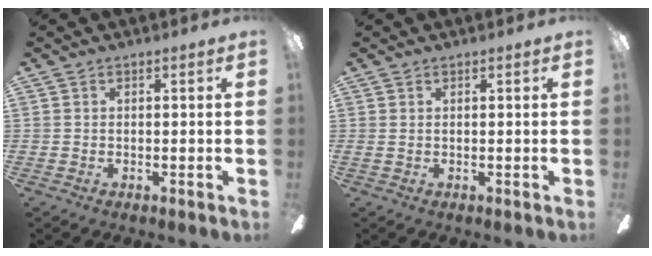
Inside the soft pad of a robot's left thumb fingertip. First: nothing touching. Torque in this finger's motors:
{"motor_torque": [0.46, 0.56, 2.02, 0.25, 0.60]}